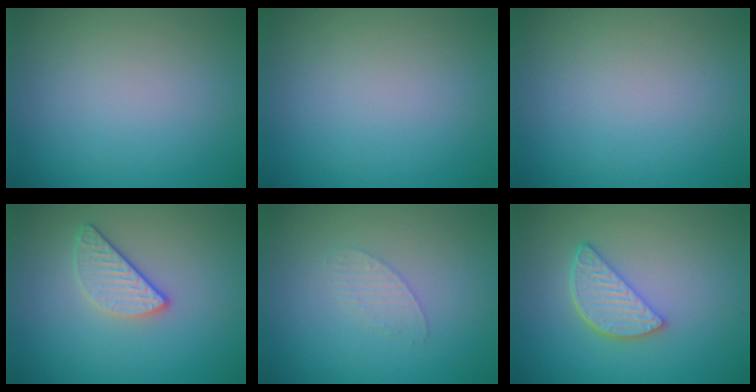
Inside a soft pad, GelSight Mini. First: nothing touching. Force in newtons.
{"total": 0.0}
{"total": 0.0}
{"total": 2.5, "press": 2.3, "slide": 1.0}
{"total": 1.4, "press": 1.4, "slide": 0.1}
{"total": 3.7, "press": 3.0, "slide": 2.1}